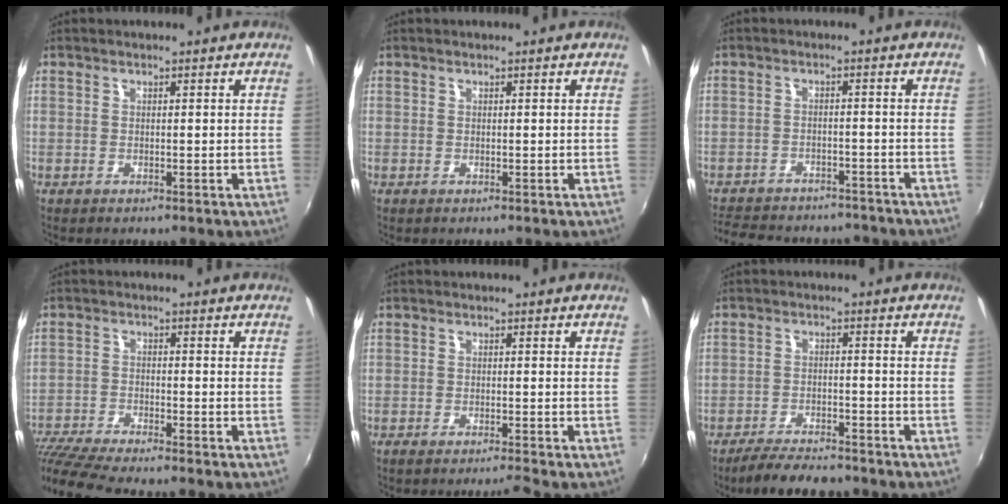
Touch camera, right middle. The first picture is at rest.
{"total": 0.0}
{"total": 17.0, "force": [-14.6, 6.2, 6.3], "torque": [-0.144, 0.004, -0.198]}
{"total": 10.1, "force": [-9.2, -0.1, 4.2], "torque": [-0.110, -0.028, -0.172]}
{"total": 2.6, "force": [-2.4, -0.6, 0.9], "torque": [-0.026, -0.003, -0.045]}
{"total": 8.4, "force": [-7.4, 1.9, 3.4], "torque": [-0.086, -0.010, -0.119]}